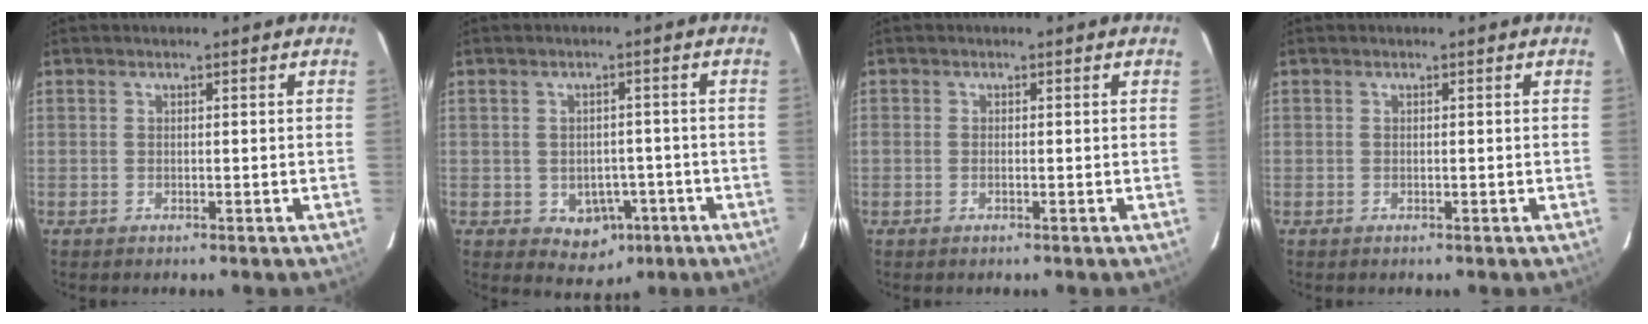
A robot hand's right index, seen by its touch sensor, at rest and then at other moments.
{"total": 5.3, "force": [-2.0, 4.2, 2.6], "torque": [-0.028, 0.005, -0.016]}
{"total": 0.6, "force": [-0.2, 0.3, 0.5], "torque": [-0.011, 0.000, -0.004]}
{"total": 0.0}